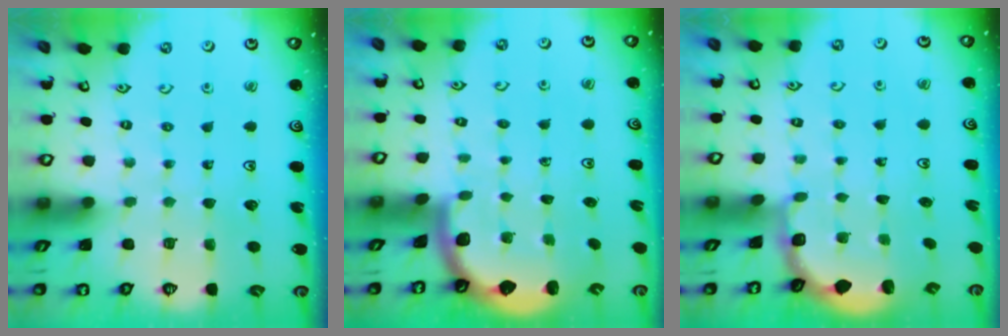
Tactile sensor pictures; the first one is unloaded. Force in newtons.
{"total": 1.6, "press": 1.6, "slide": 0.1}
{"total": 1.8, "press": 1.6, "slide": 0.7}